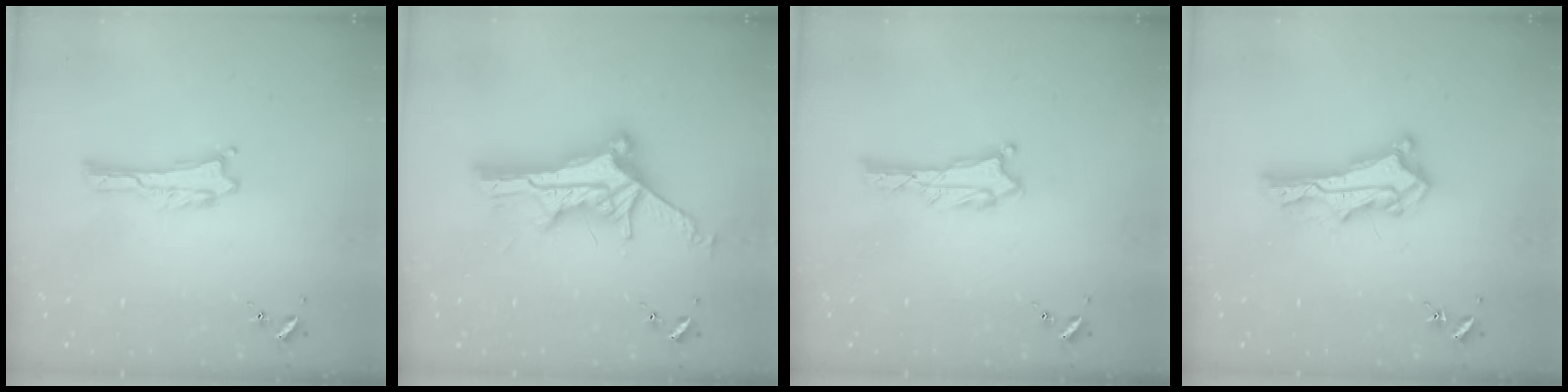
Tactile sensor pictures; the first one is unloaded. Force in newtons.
{"total": 12.0, "press": 12.0, "slide": 0.8}
{"total": 1.3, "press": 1.2, "slide": 0.1}
{"total": 7.4, "press": 7.3, "slide": 0.6}